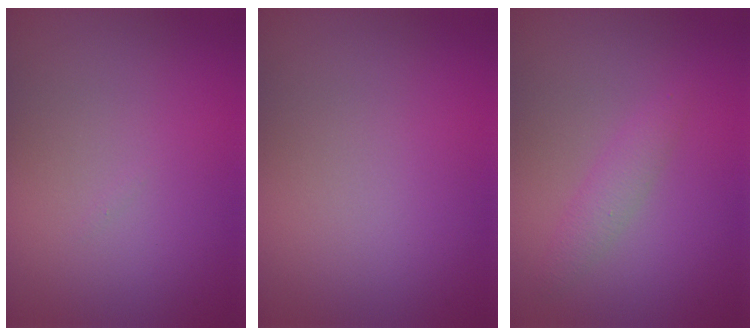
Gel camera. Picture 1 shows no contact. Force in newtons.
{"total": 0.0}
{"total": 1.6, "press": 1.6, "slide": 0.0}